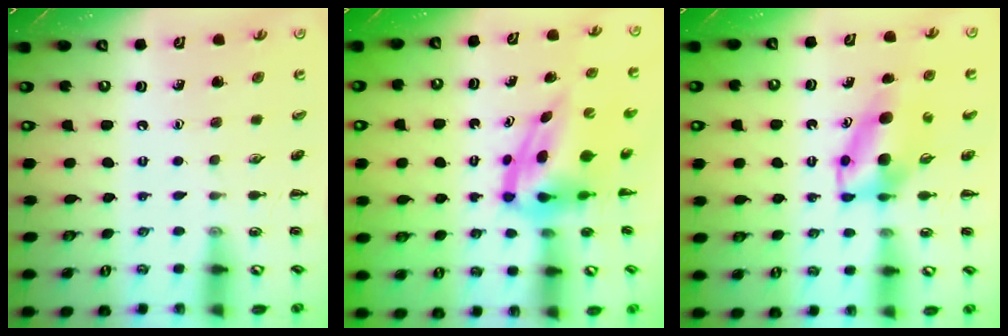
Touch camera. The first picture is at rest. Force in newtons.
{"total": 5.6, "press": 5.3, "slide": 1.5}
{"total": 6.5, "press": 6.5, "slide": 1.1}